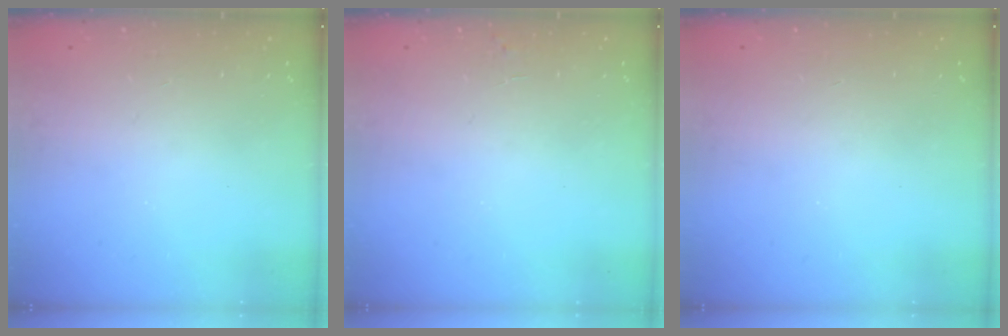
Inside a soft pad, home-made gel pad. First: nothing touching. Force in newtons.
{"total": 1.7, "press": 1.7, "slide": 0.1}
{"total": 0.0}